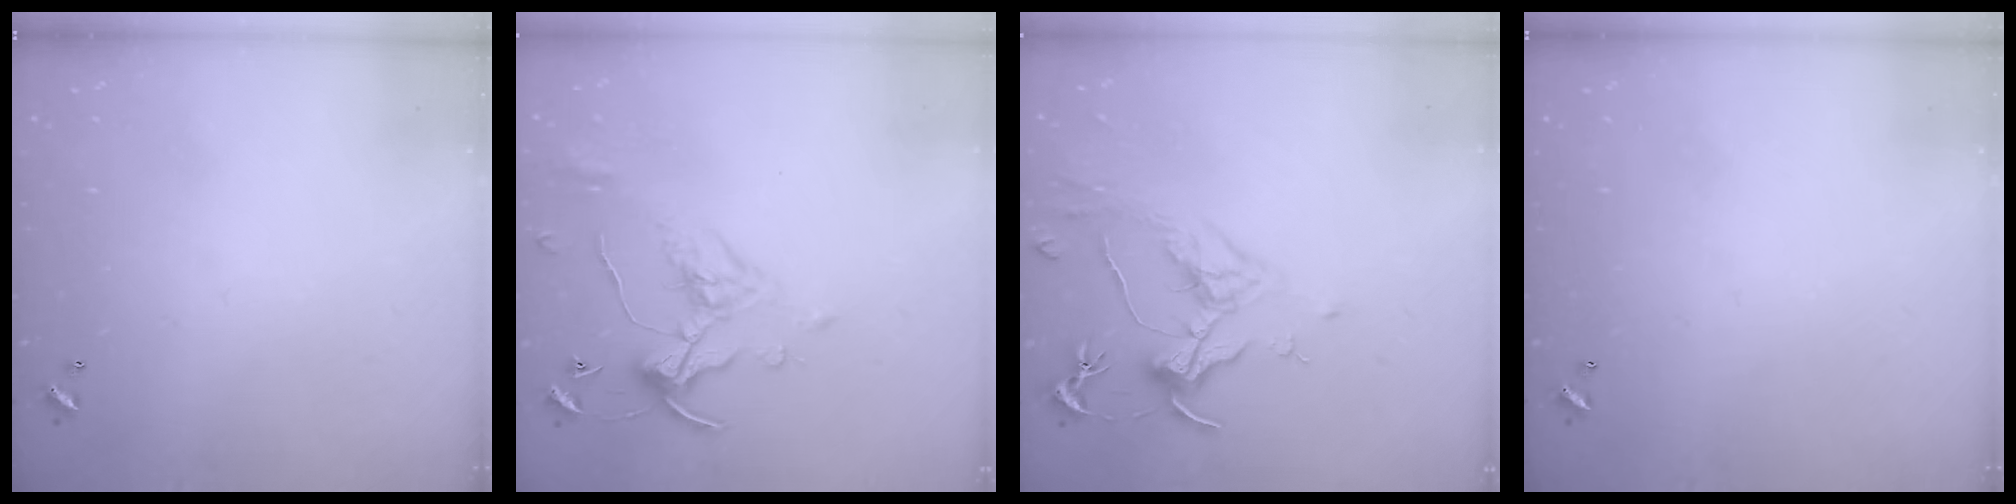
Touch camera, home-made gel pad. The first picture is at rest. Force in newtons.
{"total": 1.1, "press": 0.6, "slide": 0.9}
{"total": 1.8, "press": 1.6, "slide": 0.9}
{"total": 0.0}